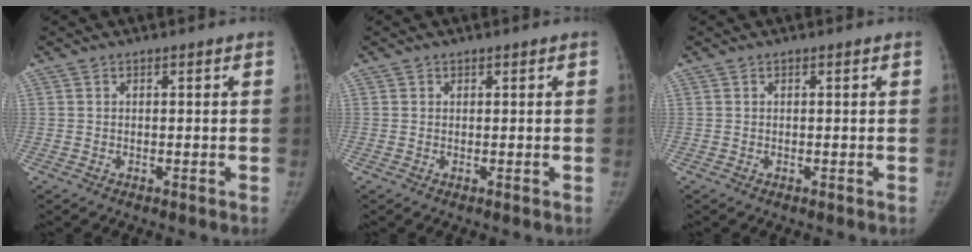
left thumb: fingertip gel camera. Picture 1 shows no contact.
{"total": 0.0}
{"total": 0.0}